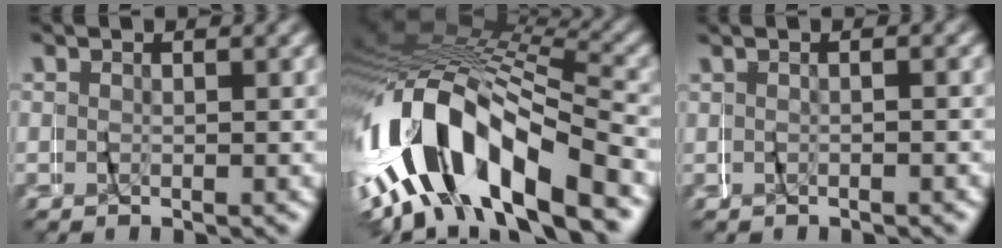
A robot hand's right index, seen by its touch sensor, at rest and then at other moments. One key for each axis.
{"total": 14.2, "fx": -4.0, "fy": 8.7, "fz": 10.5, "tx": -0.238, "ty": 0.000, "tz": -0.060}
{"total": 0.9, "fx": -0.7, "fy": -0.5, "fz": 0.3, "tx": -0.015, "ty": 0.009, "tz": -0.014}